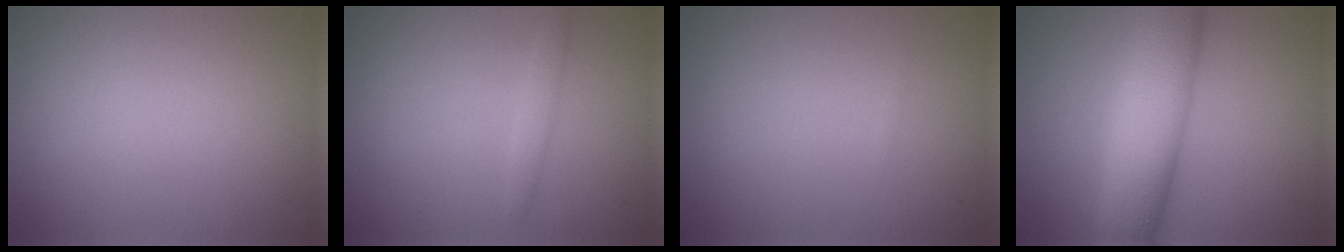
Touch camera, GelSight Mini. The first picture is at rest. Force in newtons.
{"total": 1.2, "press": 1.2, "slide": 0.1}
{"total": 0.0}
{"total": 8.6, "press": 8.6, "slide": 0.4}